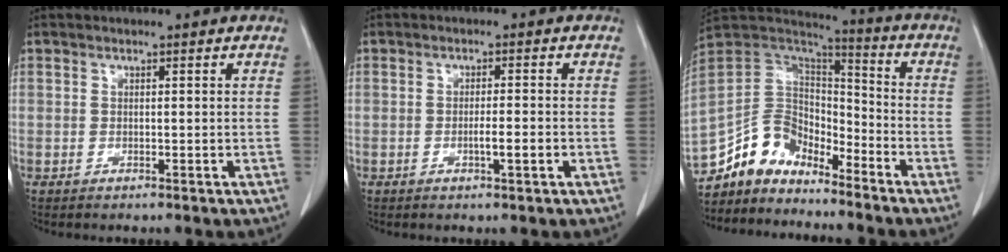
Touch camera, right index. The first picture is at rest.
{"total": 2.8, "force": [-0.8, 0.1, 2.7], "torque": [-0.046, -0.002, -0.013]}
{"total": 11.5, "force": [-9.9, 5.4, 2.0], "torque": [-0.040, 0.061, -0.191]}